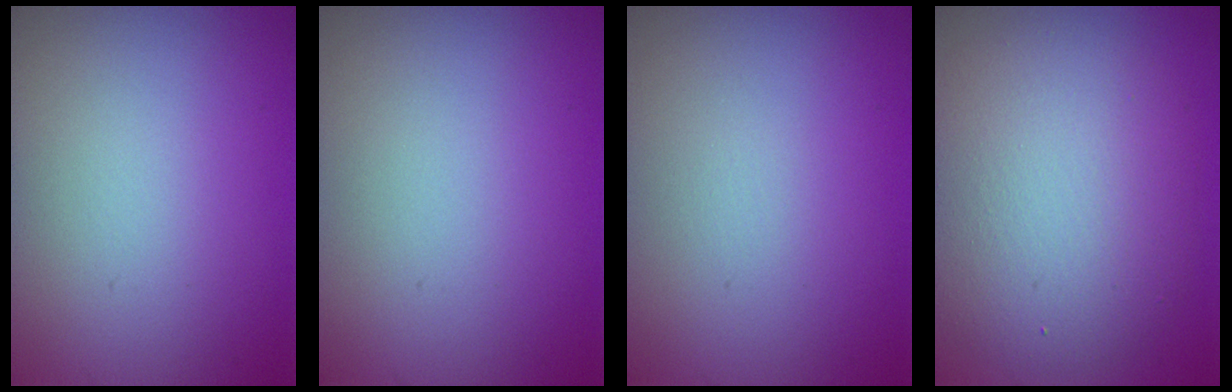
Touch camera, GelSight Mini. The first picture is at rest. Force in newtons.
{"total": 0.0}
{"total": 0.0}
{"total": 7.3, "press": 7.3, "slide": 0.6}